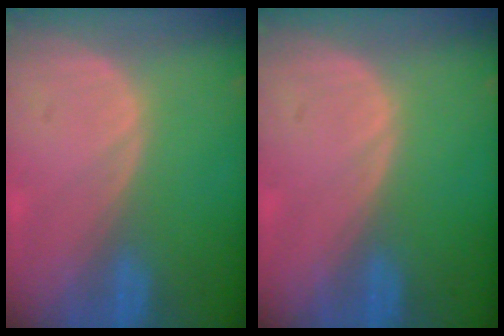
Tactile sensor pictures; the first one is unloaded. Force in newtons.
{"total": 0.0}